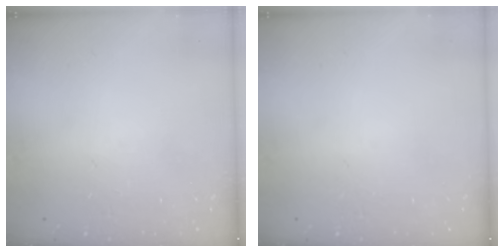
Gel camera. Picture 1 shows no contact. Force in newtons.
{"total": 0.0}